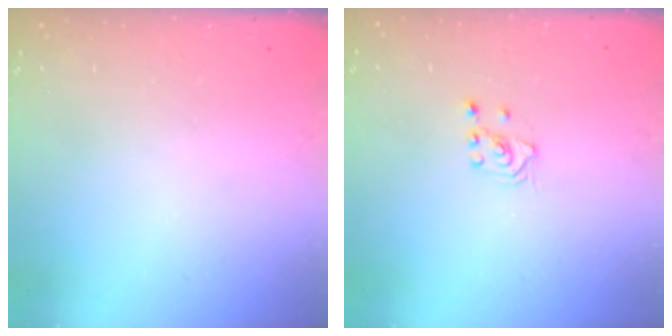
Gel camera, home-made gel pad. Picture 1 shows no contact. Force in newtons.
{"total": 2.1, "press": 2.1, "slide": 0.2}